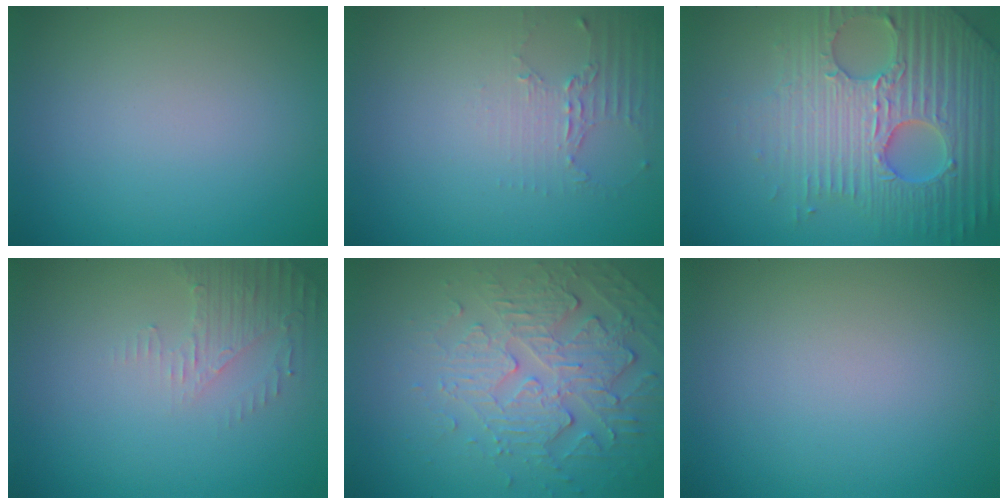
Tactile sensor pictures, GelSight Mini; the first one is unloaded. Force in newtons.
{"total": 2.1, "press": 1.5, "slide": 1.5}
{"total": 7.3, "press": 7.0, "slide": 1.8}
{"total": 2.2, "press": 2.1, "slide": 0.5}
{"total": 5.3, "press": 3.7, "slide": 3.7}
{"total": 0.0}